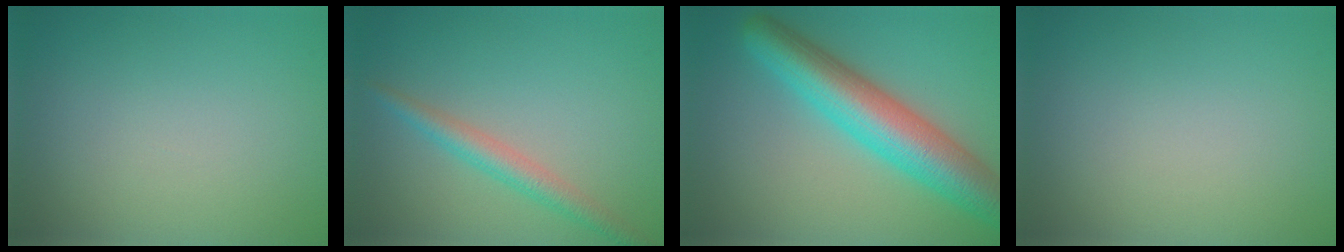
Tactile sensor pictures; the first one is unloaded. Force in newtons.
{"total": 2.8, "press": 2.8, "slide": 0.1}
{"total": 8.3, "press": 8.3, "slide": 0.2}
{"total": 0.0}